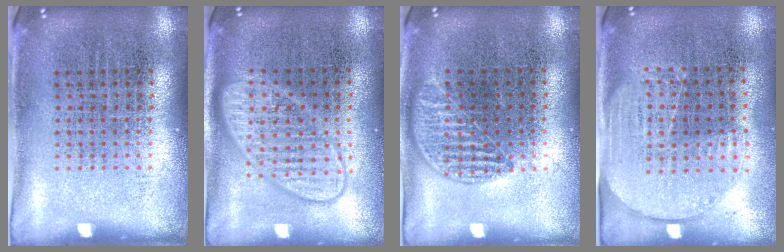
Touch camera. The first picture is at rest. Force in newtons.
{"total": 2.6, "press": 2.6, "slide": 0.4}
{"total": 1.0, "press": 0.8, "slide": 0.5}
{"total": 1.7, "press": 1.4, "slide": 0.8}